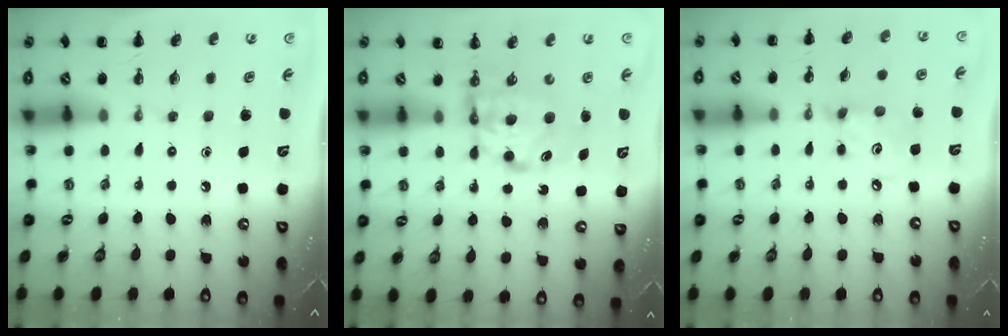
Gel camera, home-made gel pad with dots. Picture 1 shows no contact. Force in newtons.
{"total": 5.7, "press": 5.6, "slide": 1.4}
{"total": 5.7, "press": 5.7, "slide": 0.5}